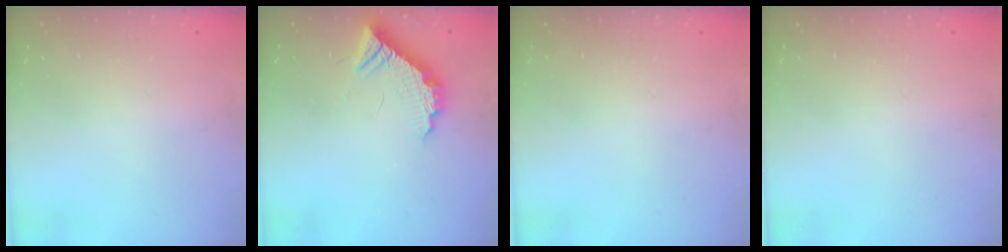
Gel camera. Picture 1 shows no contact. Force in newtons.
{"total": 11.6, "press": 11.6, "slide": 0.8}
{"total": 0.0}
{"total": 0.0}